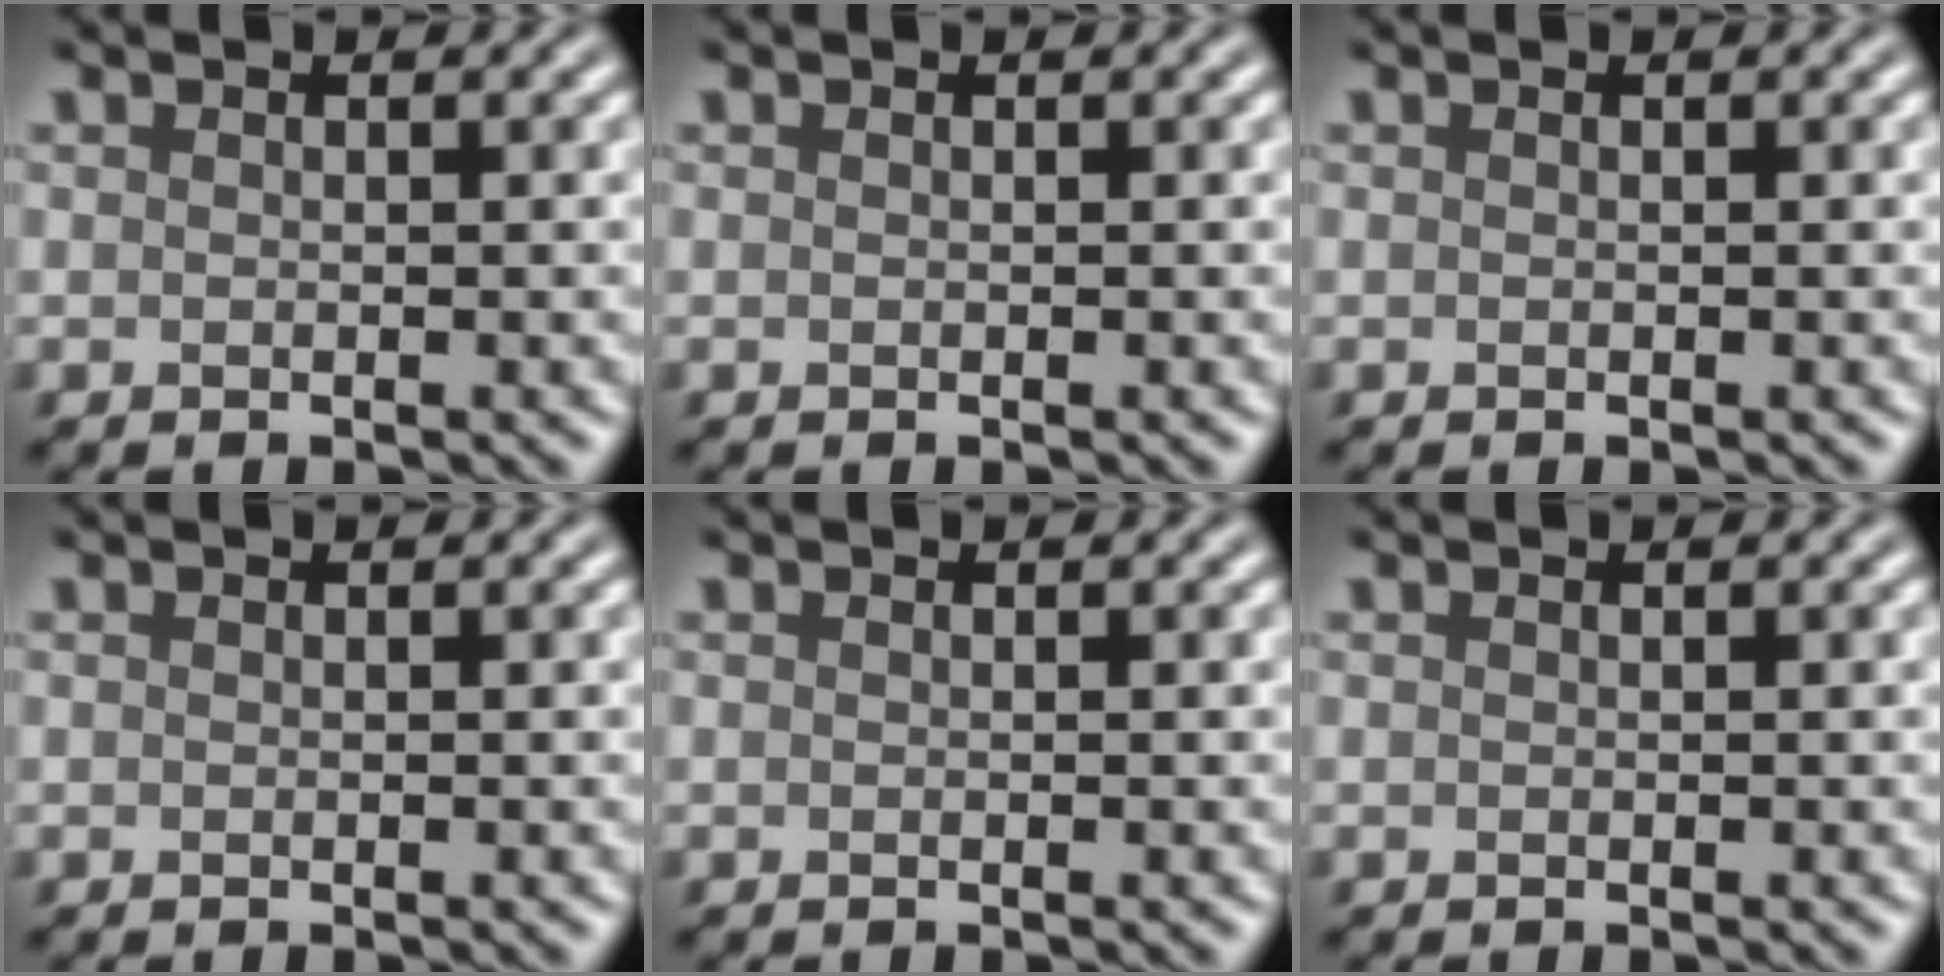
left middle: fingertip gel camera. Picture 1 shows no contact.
{"total": 0.0}
{"total": 0.0}
{"total": 0.0}
{"total": 0.0}
{"total": 0.0}